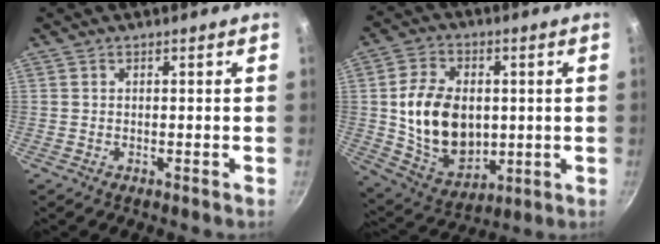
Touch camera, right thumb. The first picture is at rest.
{"total": 16.9, "force": [0.9, 12.0, 11.8], "torque": [-0.181, -0.009, 0.031]}